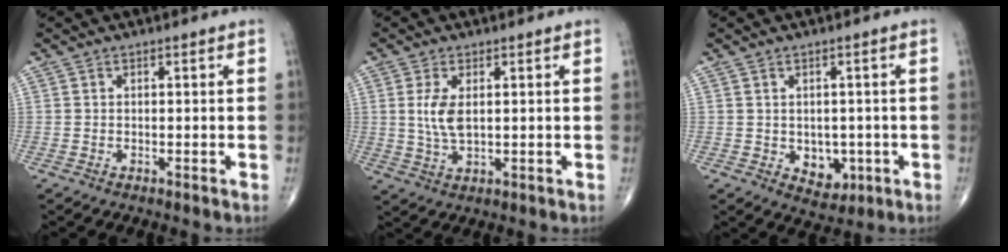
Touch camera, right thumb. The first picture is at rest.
{"total": 5.6, "force": [1.0, 2.7, 4.8], "torque": [-0.100, -0.008, 0.025]}
{"total": 5.4, "force": [-1.0, 4.1, 3.4], "torque": [-0.020, -0.003, 0.000]}